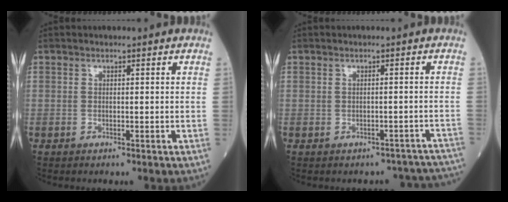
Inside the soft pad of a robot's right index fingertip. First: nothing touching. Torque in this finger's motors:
{"motor_torque": [0.05, 0.06, -0.04, -0.03]}